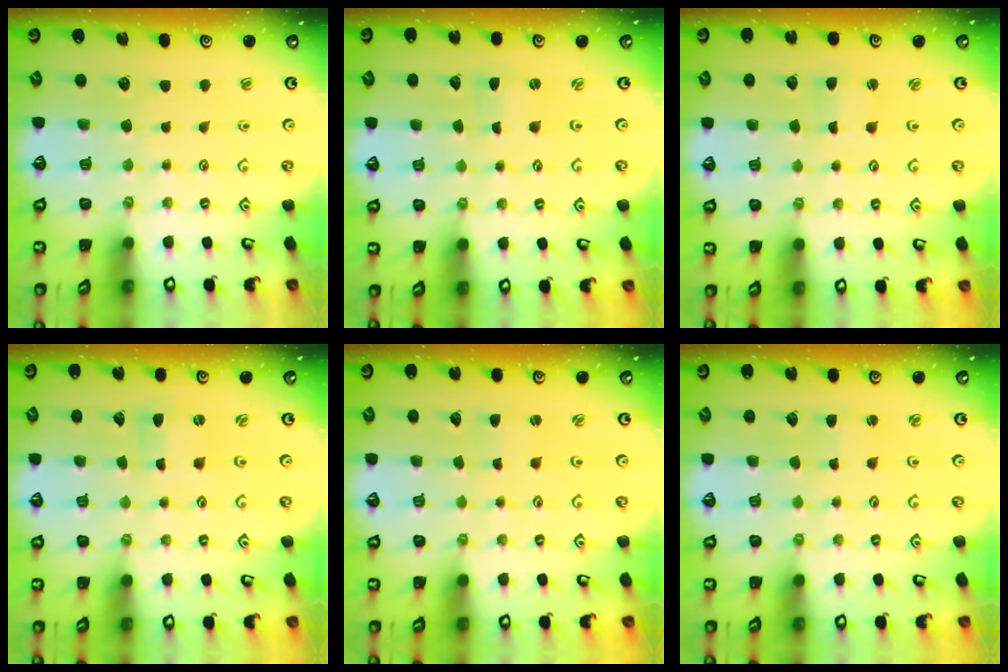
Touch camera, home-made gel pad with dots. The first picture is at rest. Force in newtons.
{"total": 0.0}
{"total": 1.6, "press": 1.6, "slide": 0.3}
{"total": 0.0}
{"total": 1.6, "press": 1.6, "slide": 0.3}
{"total": 1.5, "press": 1.5, "slide": 0.1}